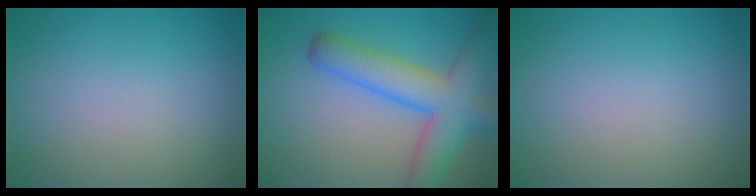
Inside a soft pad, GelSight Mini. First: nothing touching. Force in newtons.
{"total": 7.5, "press": 7.5, "slide": 0.3}
{"total": 0.0}